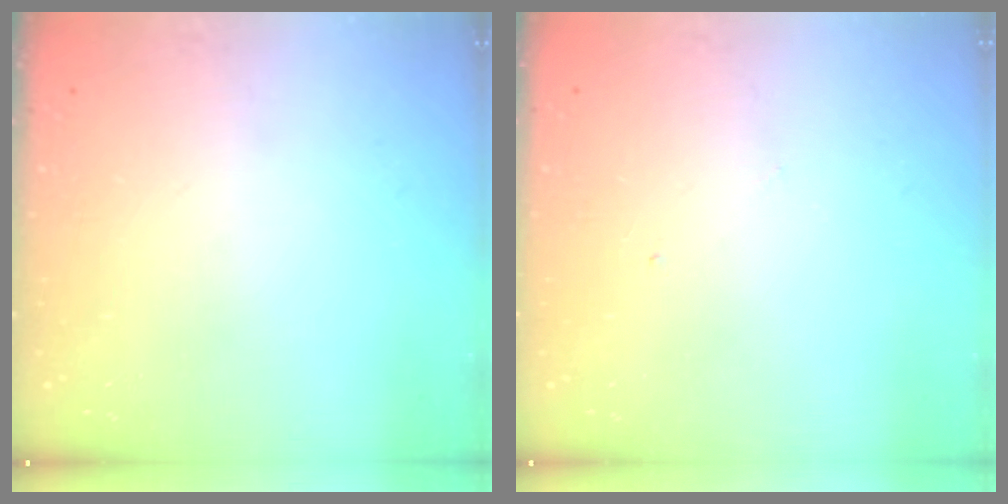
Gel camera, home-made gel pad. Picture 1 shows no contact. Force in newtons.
{"total": 3.0, "press": 3.0, "slide": 0.4}